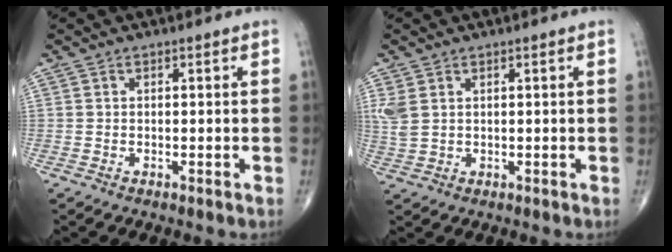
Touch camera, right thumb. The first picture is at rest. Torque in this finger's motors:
{"motor_torque": [0.03, 0.04, 0.28, 0.23, 0.02]}